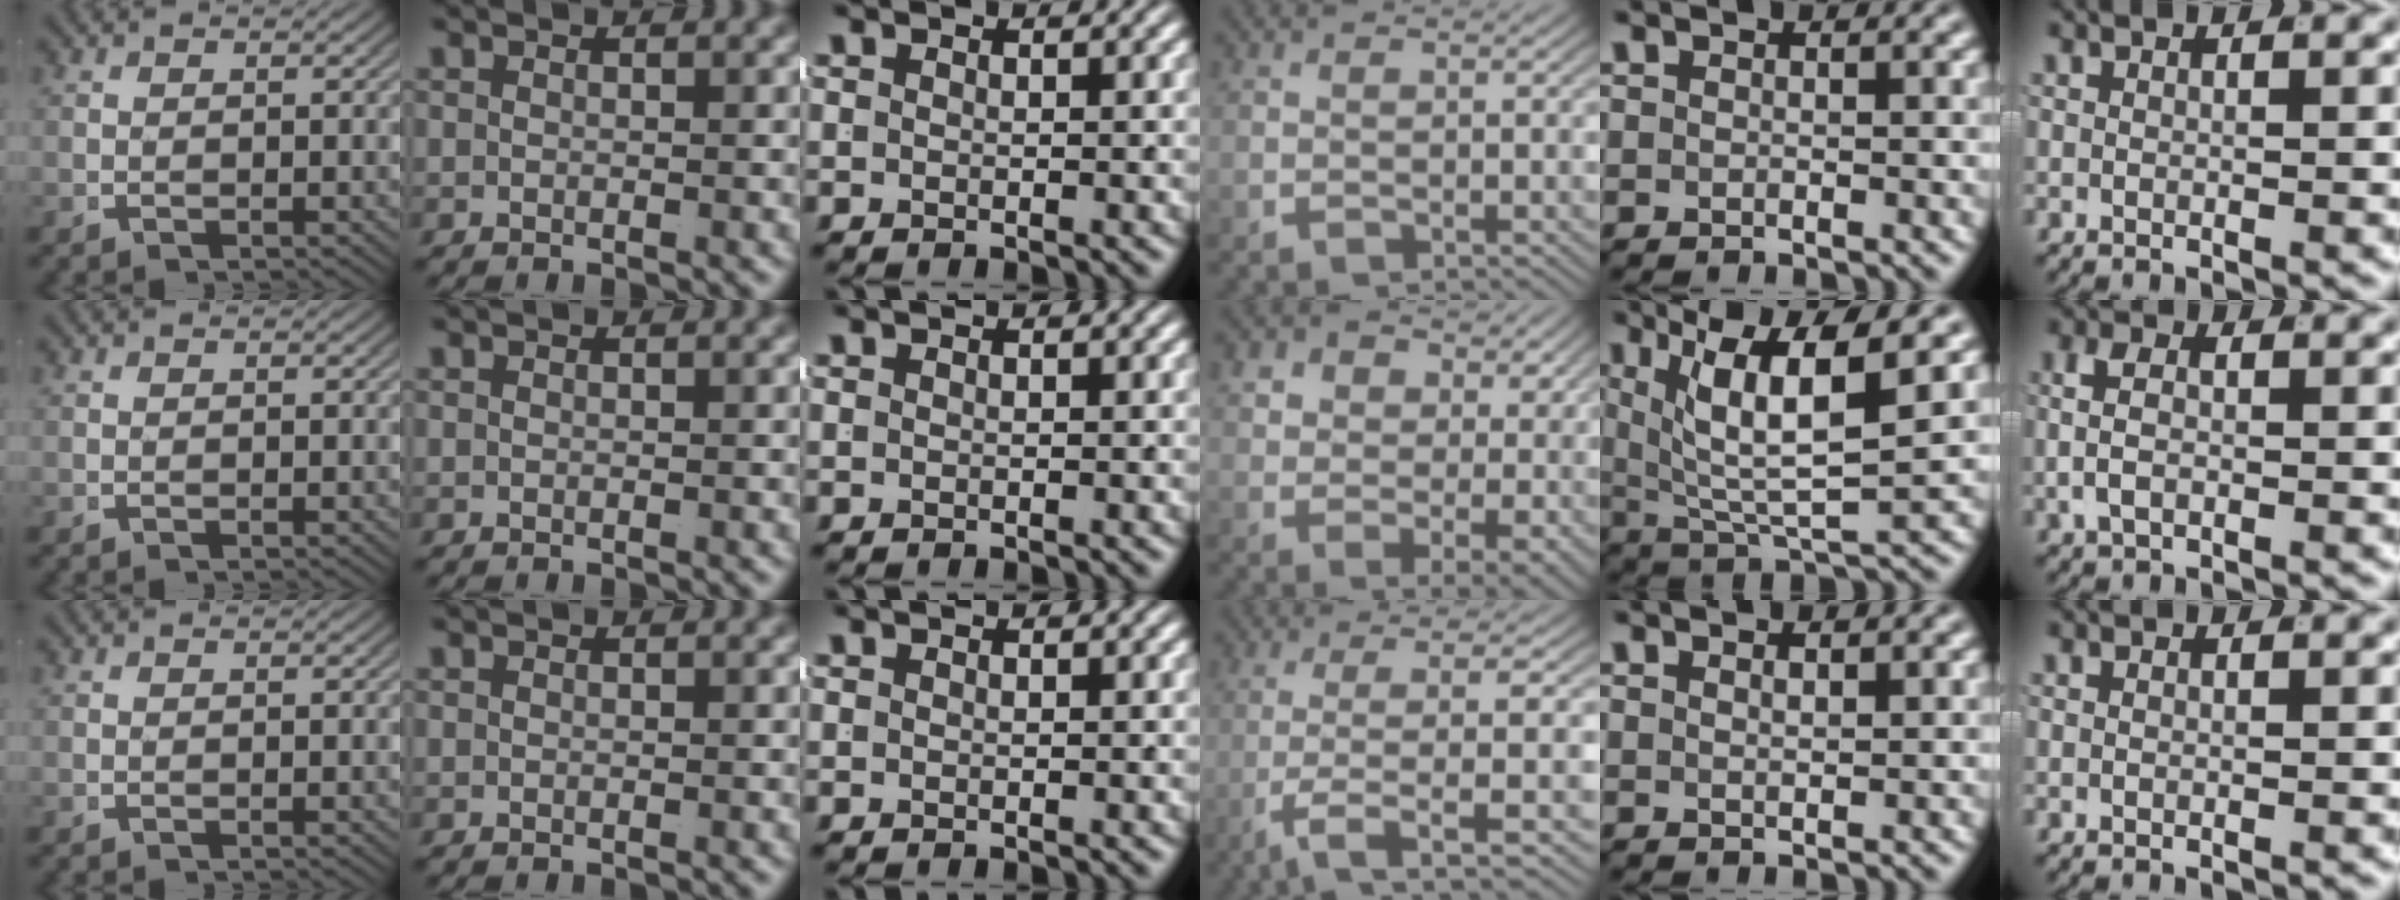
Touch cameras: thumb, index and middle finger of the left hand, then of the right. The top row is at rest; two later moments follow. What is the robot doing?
{"motion": "lift_and_place", "object": "jacket"}